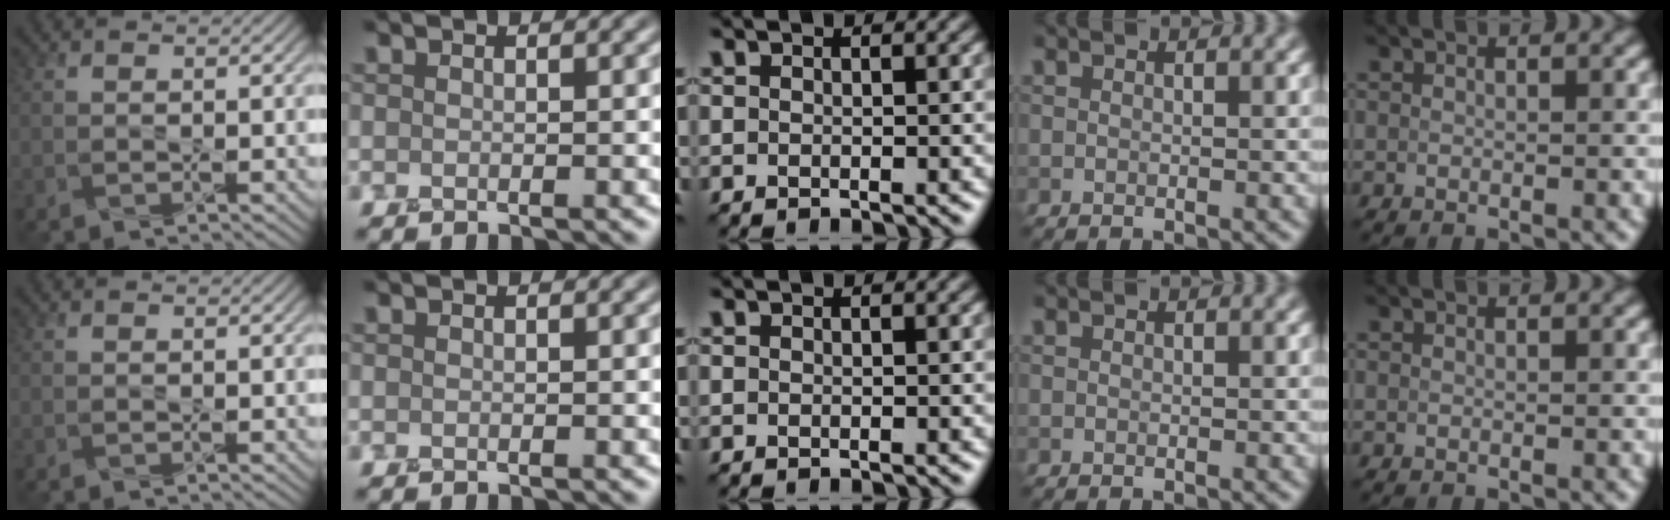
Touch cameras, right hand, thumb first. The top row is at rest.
{}